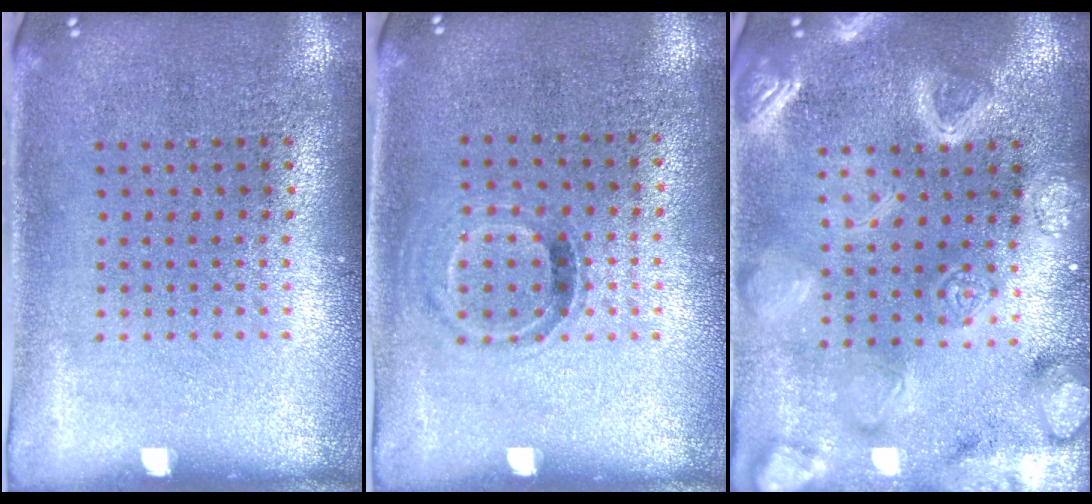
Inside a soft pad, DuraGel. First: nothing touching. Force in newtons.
{"total": 0.9, "press": 0.8, "slide": 0.5}
{"total": 5.6, "press": 5.6, "slide": 0.6}